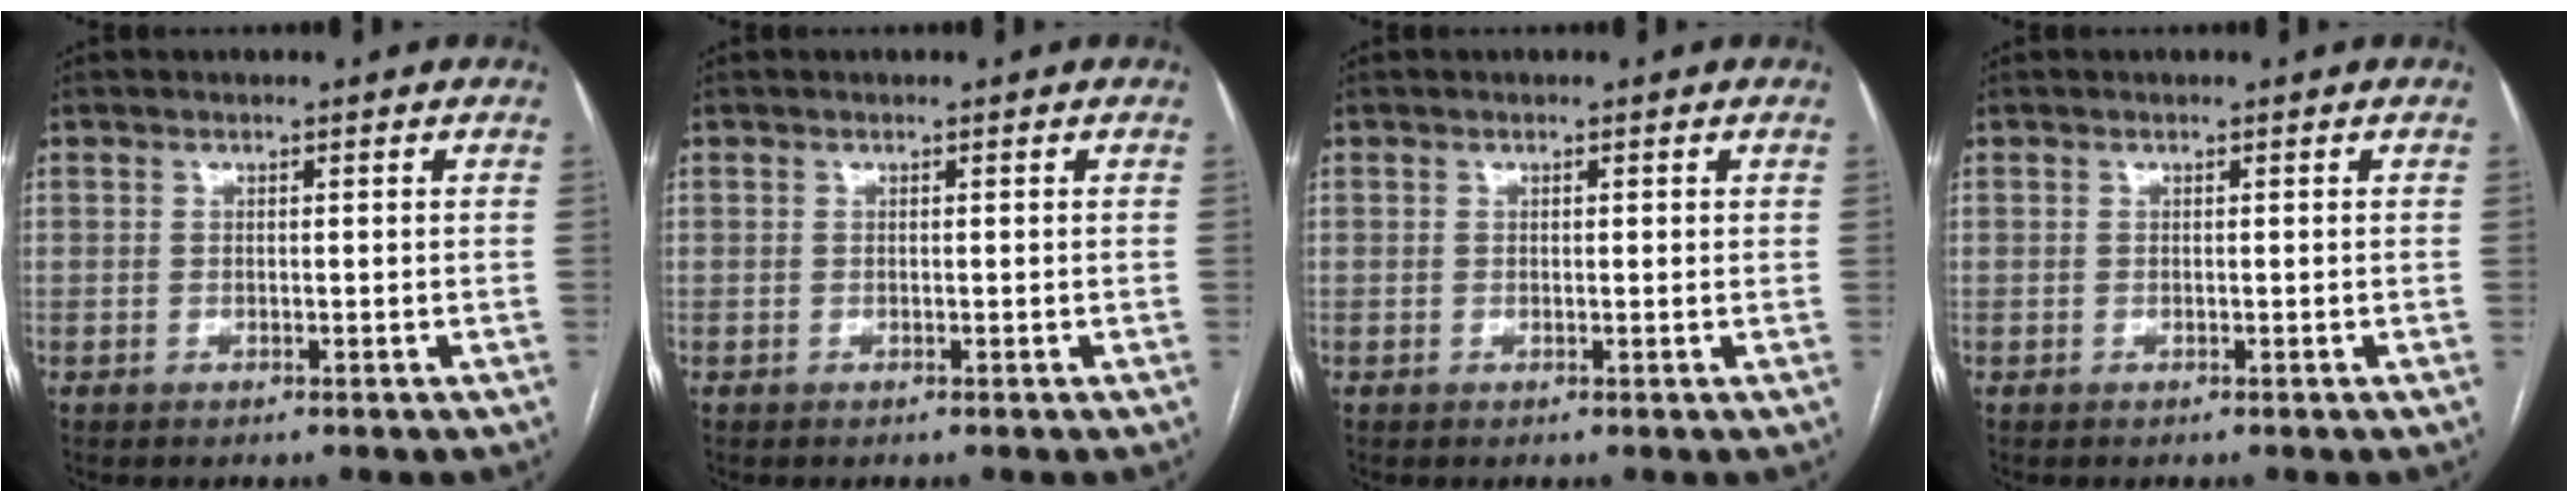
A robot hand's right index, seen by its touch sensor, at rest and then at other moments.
{"total": 0.0}
{"total": 0.8, "force": [0.4, 0.3, 0.6], "torque": [-0.010, -0.001, 0.005]}
{"total": 0.0}